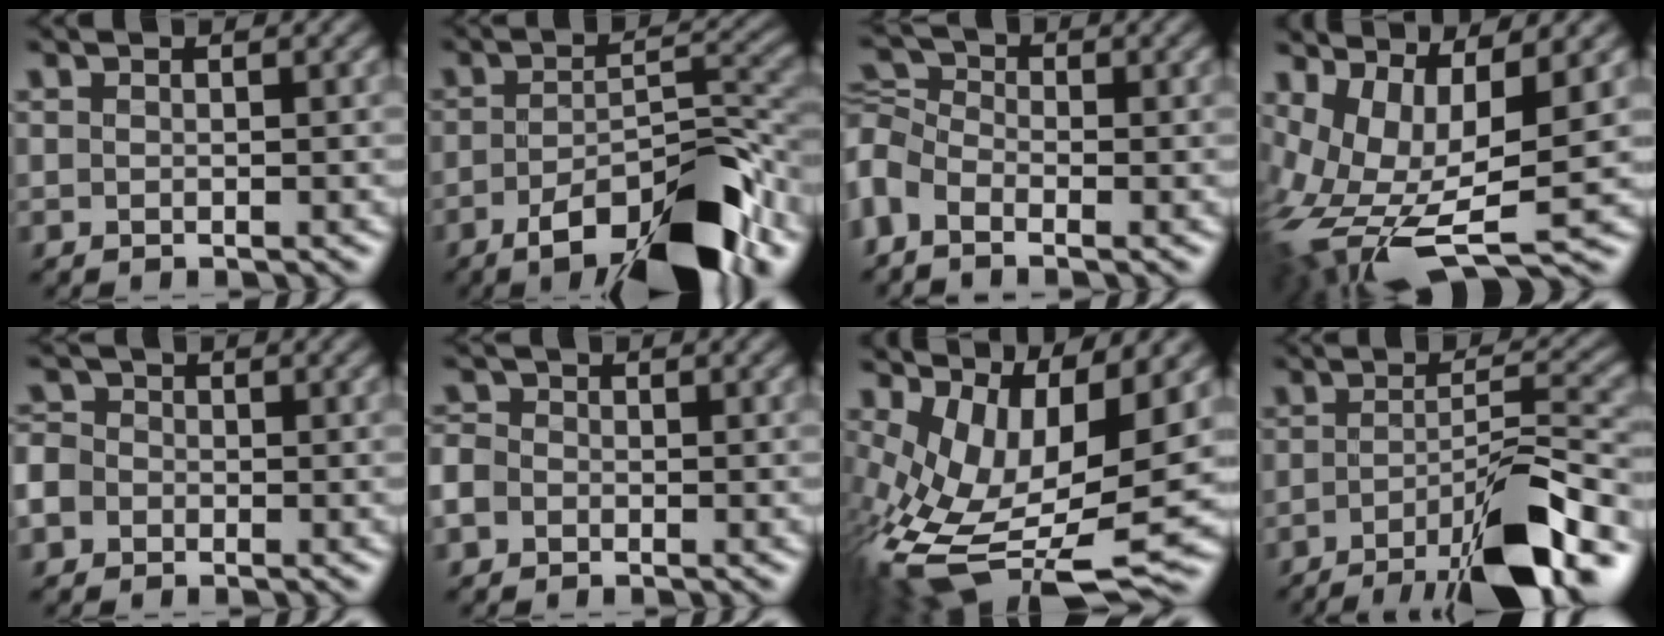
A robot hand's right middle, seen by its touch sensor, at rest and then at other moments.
{"total": 10.2, "force": [-6.1, 2.8, 7.6], "torque": [-0.125, 0.008, -0.097]}
{"total": 2.7, "force": [-1.2, 1.9, 1.5], "torque": [-0.046, 0.015, -0.034]}
{"total": 11.1, "force": [-1.0, 4.8, 10.0], "torque": [-0.226, -0.010, 0.004]}
{"total": 2.0, "force": [-0.9, 1.7, 0.2], "torque": [-0.005, 0.013, -0.019]}
{"total": 1.1, "force": [-0.7, 0.9, 0.0], "torque": [-0.005, 0.010, -0.013]}
{"total": 13.7, "force": [-1.5, 6.3, 12.1], "torque": [-0.269, -0.016, -0.001]}
{"total": 10.3, "force": [-6.0, 2.2, 8.1], "torque": [-0.119, 0.013, -0.091]}